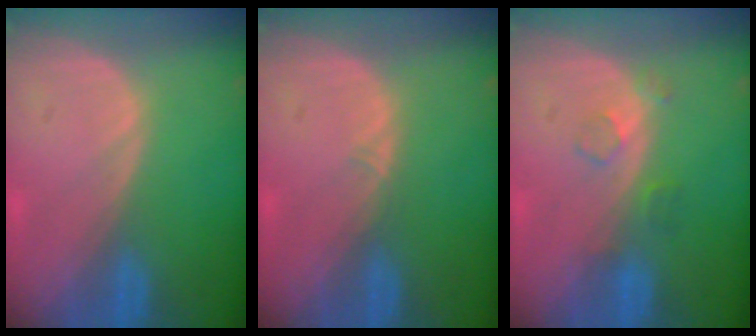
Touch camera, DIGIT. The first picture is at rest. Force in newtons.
{"total": 0.6, "press": 0.5, "slide": 0.4}
{"total": 2.5, "press": 2.5, "slide": 0.3}